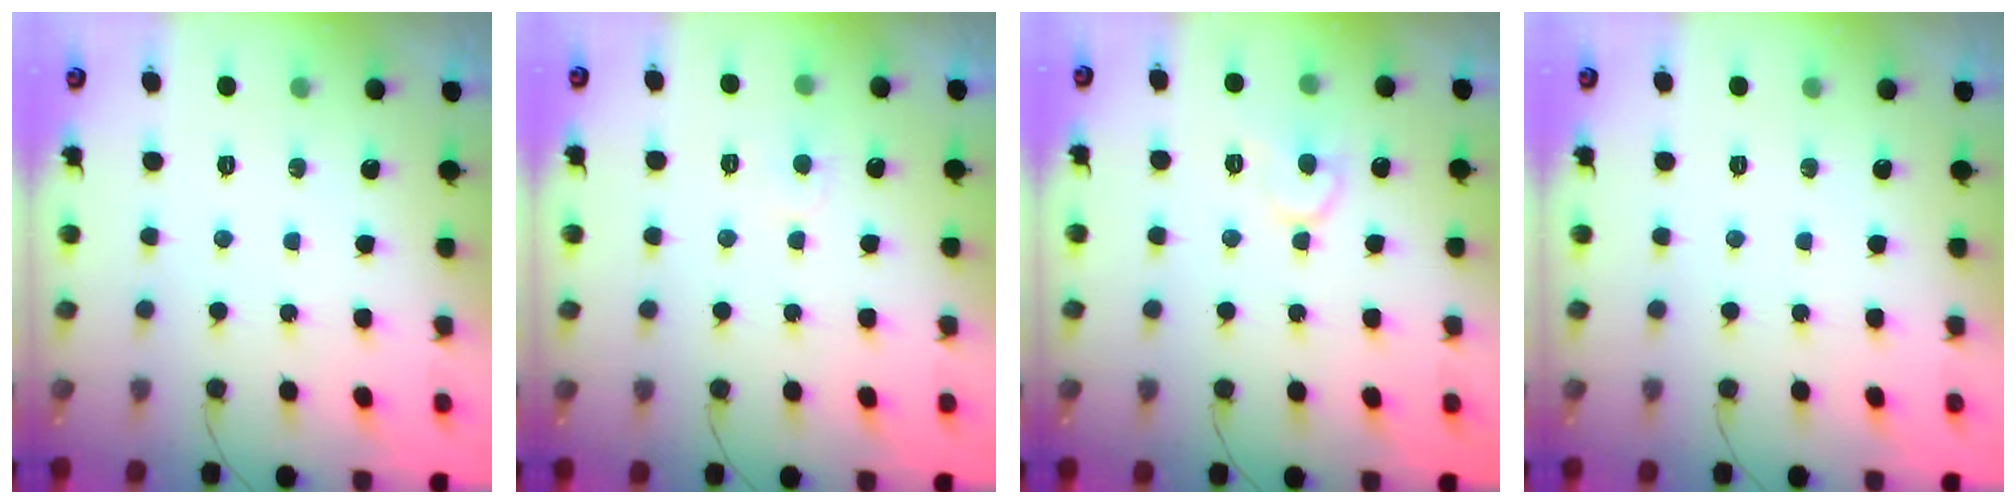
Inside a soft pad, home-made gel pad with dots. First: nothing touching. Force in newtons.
{"total": 5.1, "press": 5.1, "slide": 0.4}
{"total": 8.6, "press": 8.6, "slide": 0.8}
{"total": 0.0}